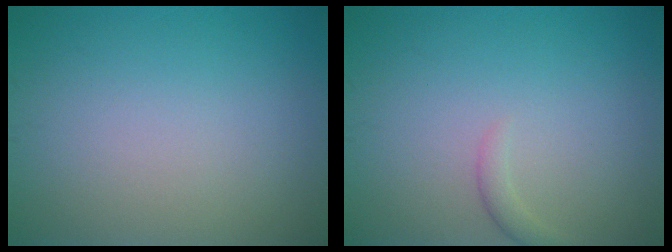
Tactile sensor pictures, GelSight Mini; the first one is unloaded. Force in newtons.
{"total": 1.1, "press": 1.1, "slide": 0.2}